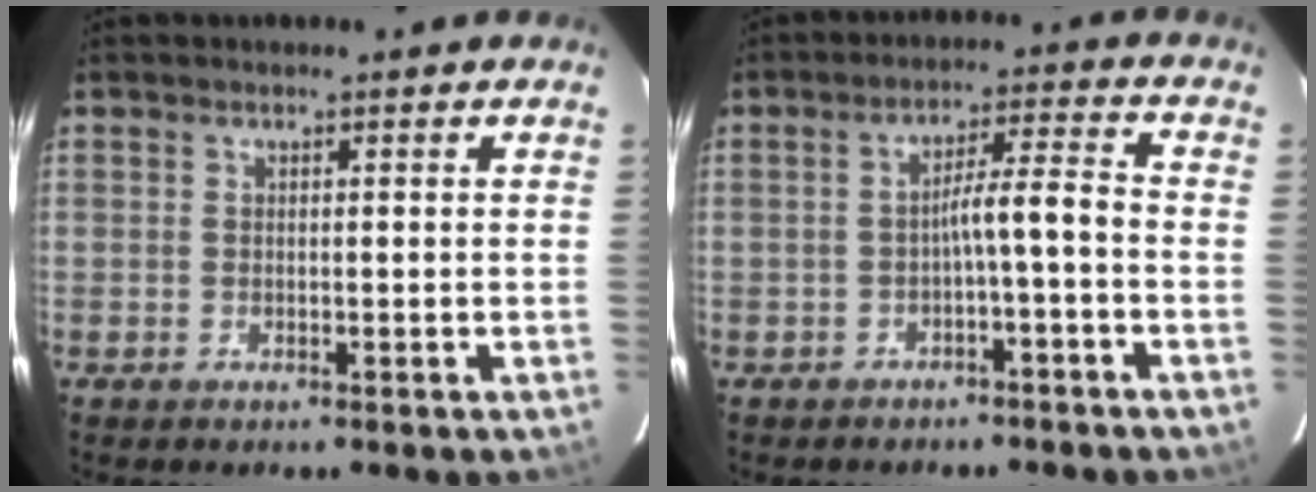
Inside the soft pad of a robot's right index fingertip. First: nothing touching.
{"total": 4.9, "force": [-1.7, -0.1, 4.6], "torque": [-0.070, 0.021, -0.023]}